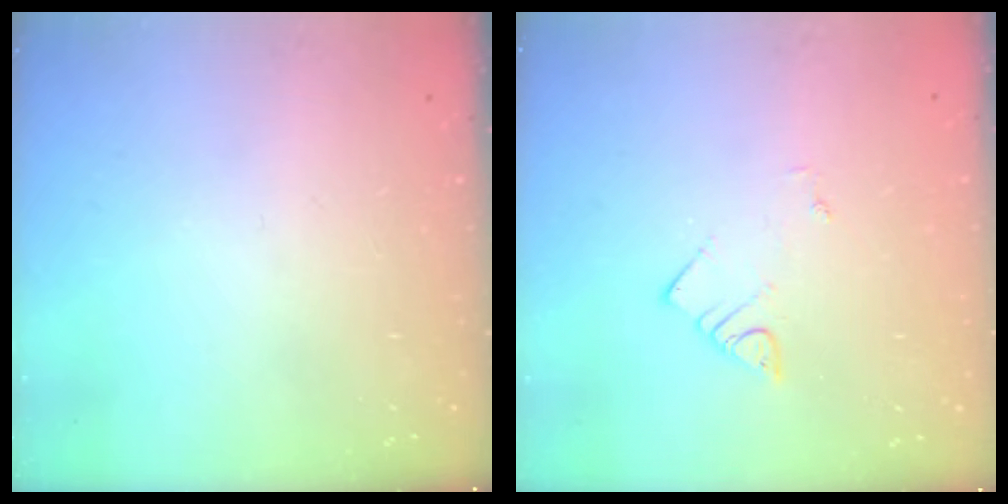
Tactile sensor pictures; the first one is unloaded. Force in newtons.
{"total": 2.3, "press": 2.3, "slide": 0.2}